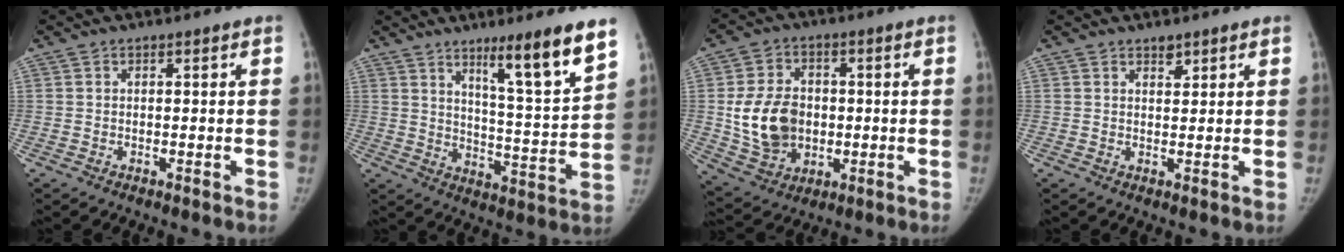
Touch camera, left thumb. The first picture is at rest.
{"total": 14.0, "force": [9.0, 0.7, 10.6], "torque": [-0.152, -0.064, 0.144]}
{"total": 13.4, "force": [-0.2, 10.4, 8.4], "torque": [-0.122, 0.000, 0.008]}
{"total": 2.0, "force": [1.5, 1.0, 0.8], "torque": [-0.001, -0.009, 0.022]}